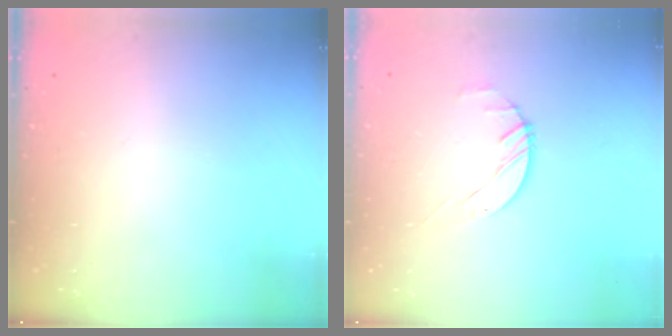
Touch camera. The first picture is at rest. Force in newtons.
{"total": 1.4, "press": 1.4, "slide": 0.2}